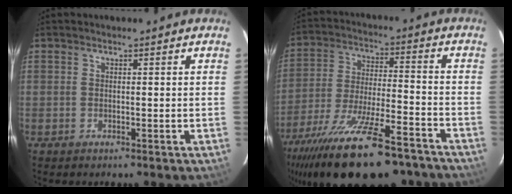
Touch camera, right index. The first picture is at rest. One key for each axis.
{"total": 26.9, "fx": -20.9, "fy": 7.4, "fz": 15.3, "tx": -0.291, "ty": -0.061, "tz": -0.315}